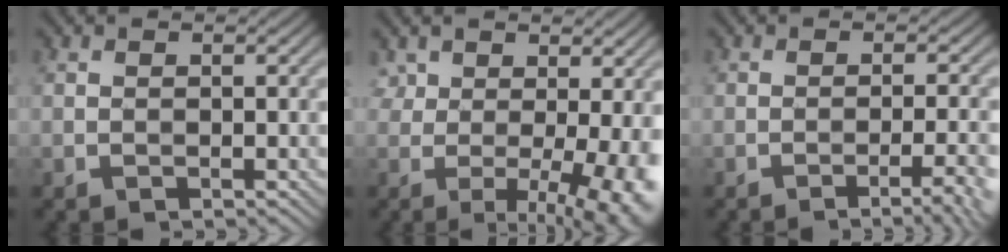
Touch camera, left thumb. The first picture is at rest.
{"total": 9.9, "force": [0.4, 4.8, 8.7], "torque": [-0.128, -0.004, 0.026]}
{"total": 5.2, "force": [-2.7, 1.0, 4.3], "torque": [-0.058, 0.010, -0.039]}